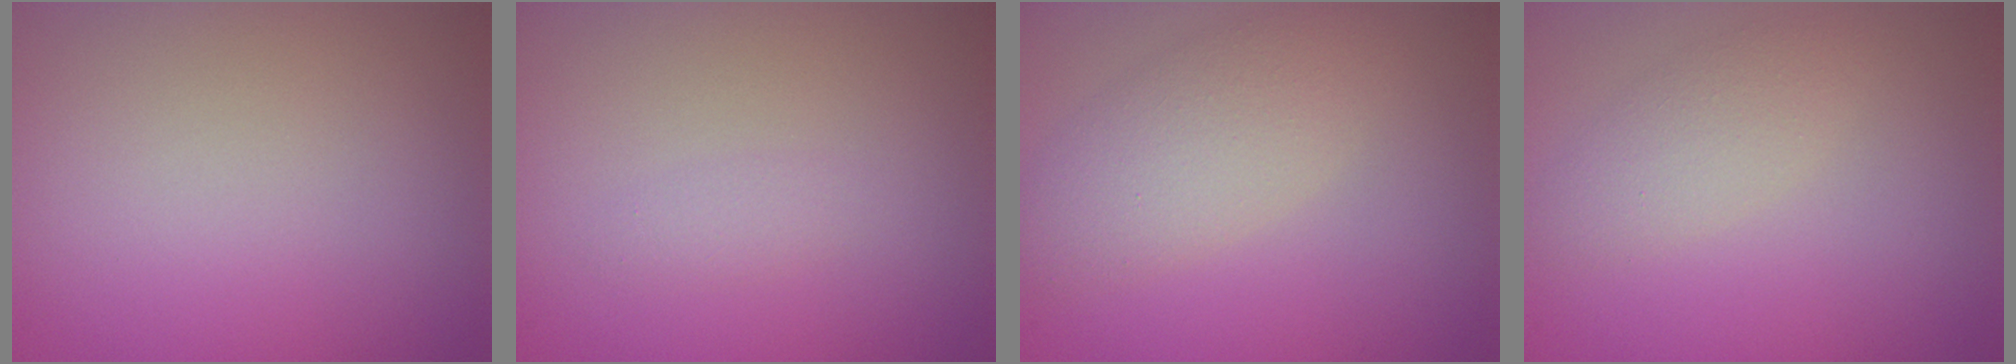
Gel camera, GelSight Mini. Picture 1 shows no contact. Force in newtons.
{"total": 0.8, "press": 0.8, "slide": 0.1}
{"total": 3.9, "press": 3.9, "slide": 0.2}
{"total": 2.2, "press": 2.2, "slide": 0.0}